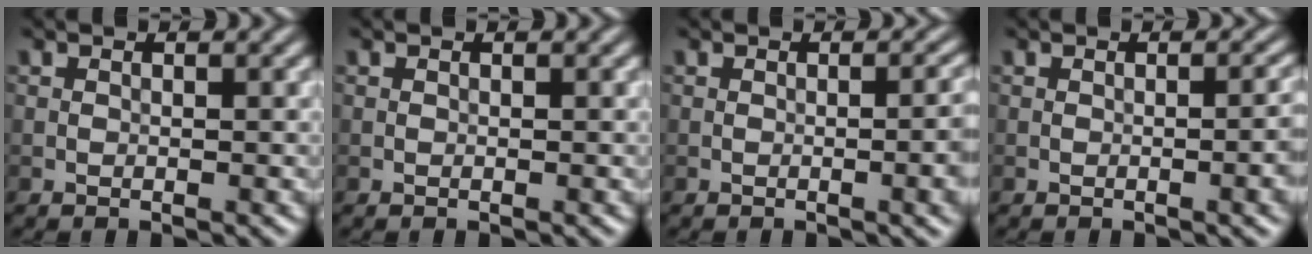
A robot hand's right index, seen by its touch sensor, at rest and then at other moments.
{"total": 0.0}
{"total": 5.3, "force": [-0.6, 2.1, 4.8], "torque": [-0.043, -0.005, -0.003]}
{"total": 4.2, "force": [-0.6, 1.5, 3.9], "torque": [-0.039, -0.002, -0.006]}